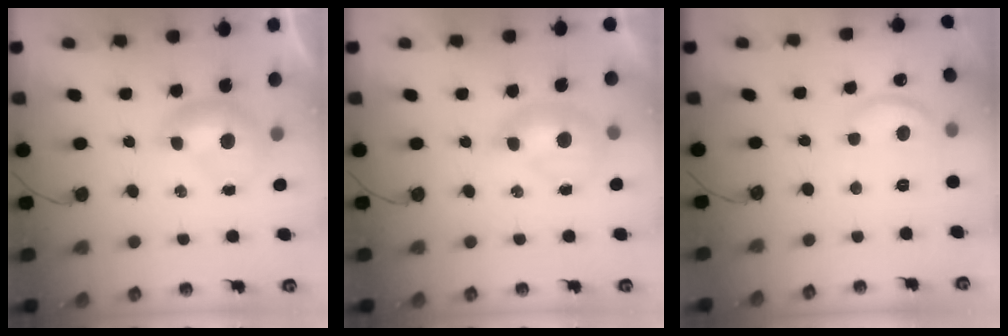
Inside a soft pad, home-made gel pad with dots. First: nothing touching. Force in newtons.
{"total": 1.7, "press": 1.5, "slide": 0.6}
{"total": 6.3, "press": 6.3, "slide": 0.6}